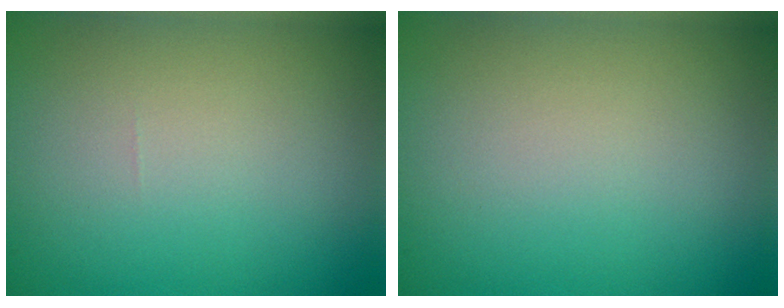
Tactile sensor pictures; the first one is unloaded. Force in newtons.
{"total": 0.0}